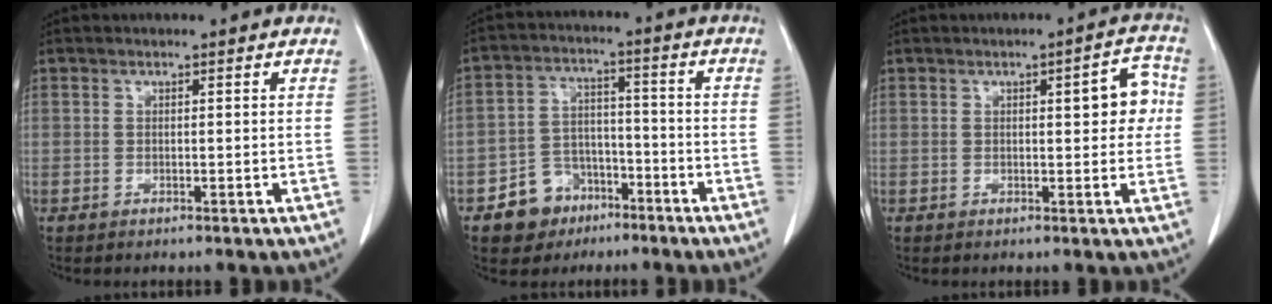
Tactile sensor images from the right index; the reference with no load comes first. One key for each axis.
{"total": 7.9, "fx": -4.7, "fy": 6.1, "fz": 1.9, "tx": -0.033, "ty": 0.018, "tz": -0.072}
{"total": 5.1, "fx": 0.6, "fy": 1.6, "fz": 4.8, "tx": -0.055, "ty": 0.016, "tz": 0.003}